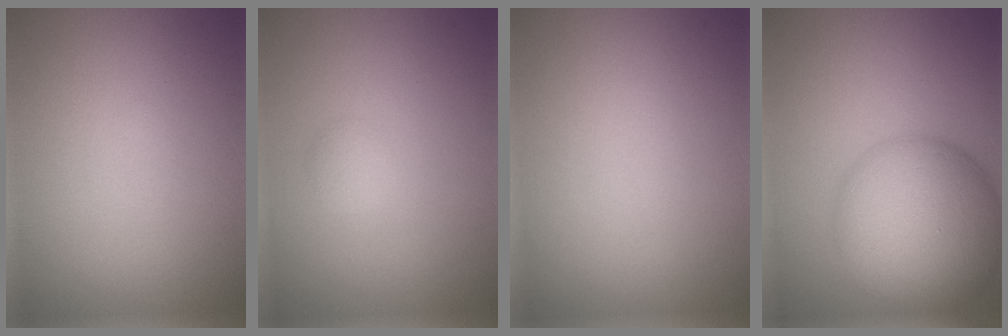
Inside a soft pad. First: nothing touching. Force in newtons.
{"total": 1.1, "press": 1.1, "slide": 0.0}
{"total": 0.0}
{"total": 12.7, "press": 12.7, "slide": 0.2}